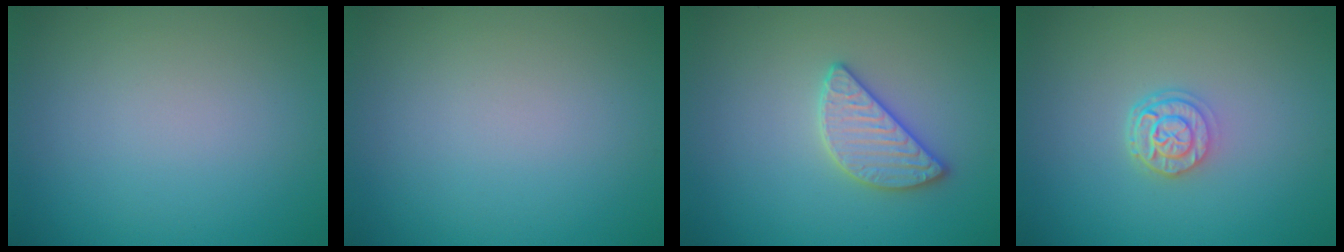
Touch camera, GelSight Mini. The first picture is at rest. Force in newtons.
{"total": 0.0}
{"total": 2.8, "press": 2.8, "slide": 0.2}
{"total": 2.6, "press": 2.1, "slide": 1.5}